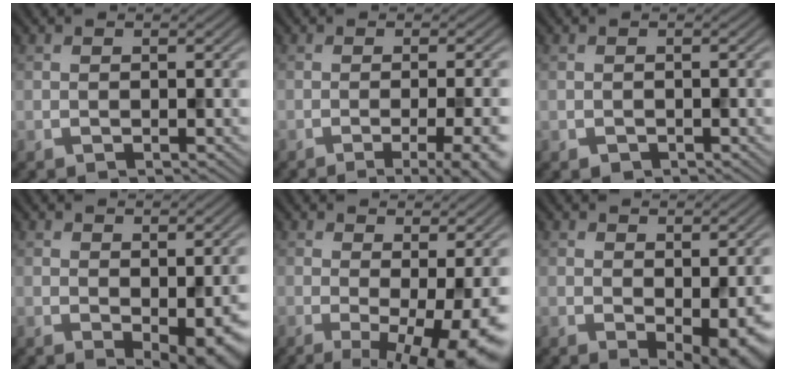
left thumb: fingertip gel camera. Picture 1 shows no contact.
{"total": 8.7, "force": [-3.3, 2.4, 7.7], "torque": [-0.077, 0.010, -0.038]}
{"total": 0.5, "force": [-0.3, 0.5, 0.1], "torque": [0.000, -0.005, -0.005]}
{"total": 5.4, "force": [-1.3, 2.4, 4.7], "torque": [-0.063, -0.016, -0.004]}
{"total": 9.3, "force": [-1.9, 2.3, 8.8], "torque": [-0.120, -0.008, -0.020]}
{"total": 5.2, "force": [-0.7, 2.2, 4.7], "torque": [-0.066, -0.014, 0.003]}